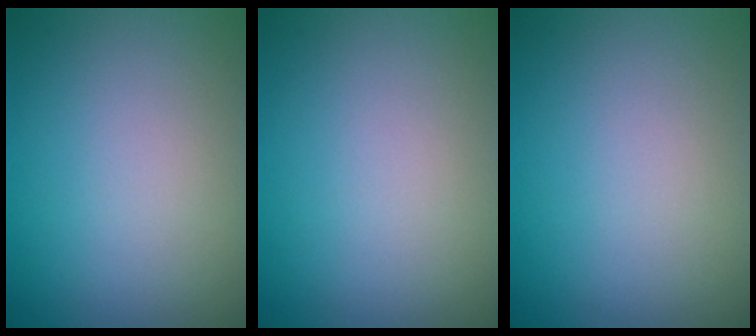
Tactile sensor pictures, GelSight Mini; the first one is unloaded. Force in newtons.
{"total": 0.0}
{"total": 0.0}